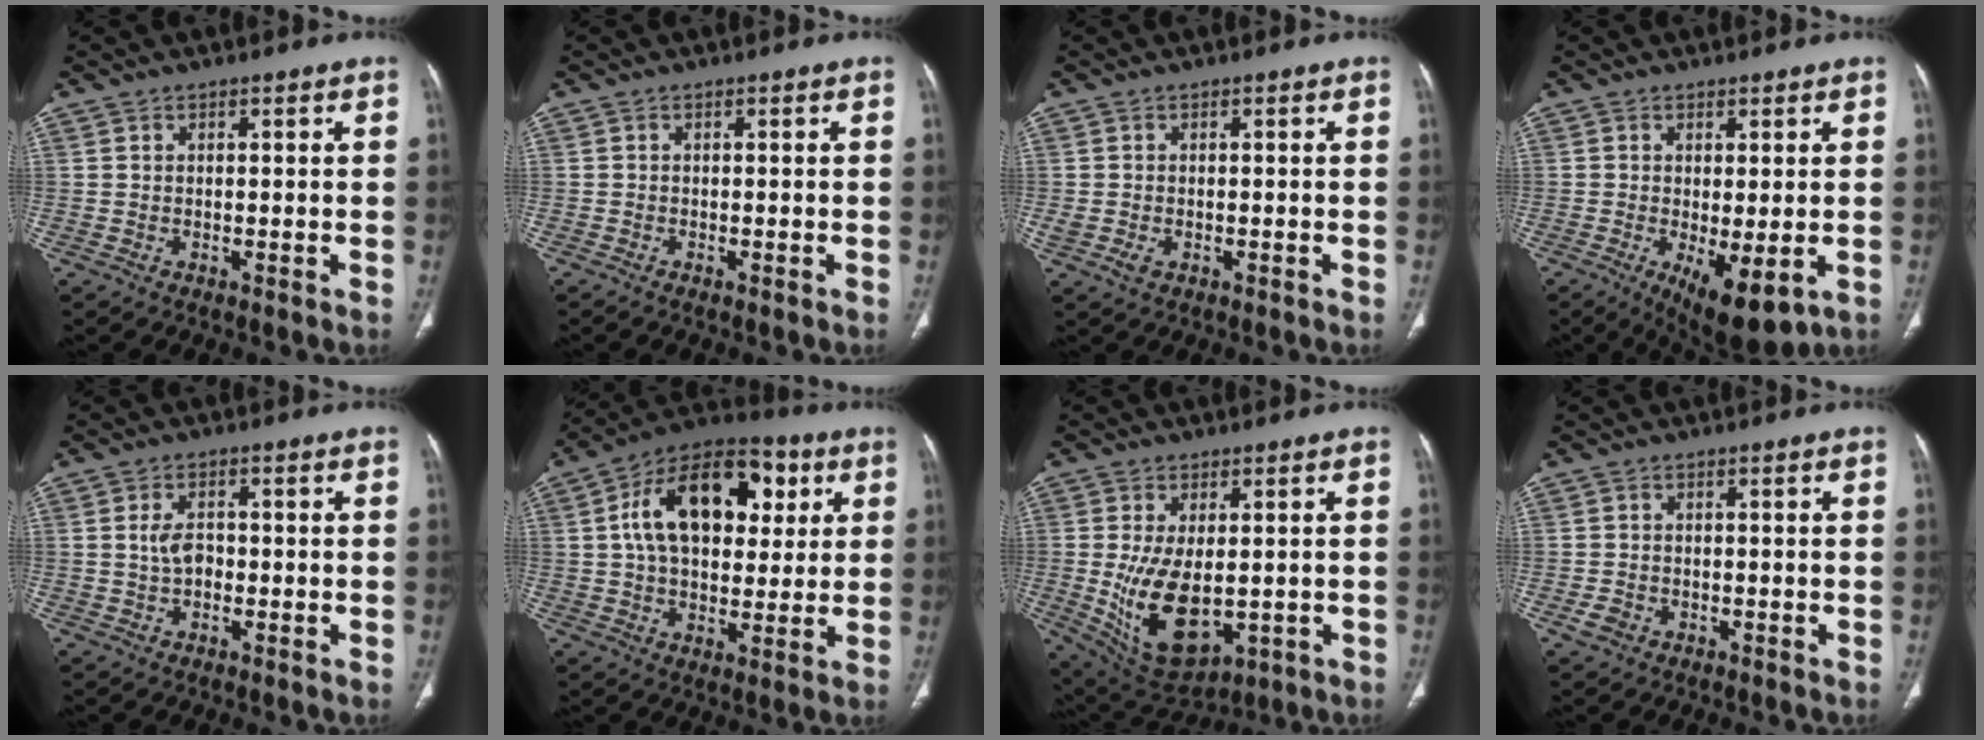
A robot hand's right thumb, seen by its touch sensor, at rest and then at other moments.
{"total": 0.9, "force": [-0.7, 0.3, 0.5], "torque": [-0.013, -0.001, -0.009]}
{"total": 2.1, "force": [-0.7, 1.4, 1.4], "torque": [-0.026, 0.002, -0.007]}
{"total": 9.4, "force": [-2.8, 3.6, 8.3], "torque": [-0.126, -0.019, -0.031]}
{"total": 3.6, "force": [-0.2, 2.3, 2.7], "torque": [-0.049, 0.010, -0.006]}
{"total": 20.7, "force": [5.2, 12.7, 15.6], "torque": [-0.219, 0.013, 0.075]}
{"total": 14.1, "force": [-1.7, 7.7, 11.6], "torque": [-0.200, -0.015, 0.001]}
{"total": 2.3, "force": [-1.0, 1.8, 1.1], "torque": [-0.018, 0.006, -0.014]}